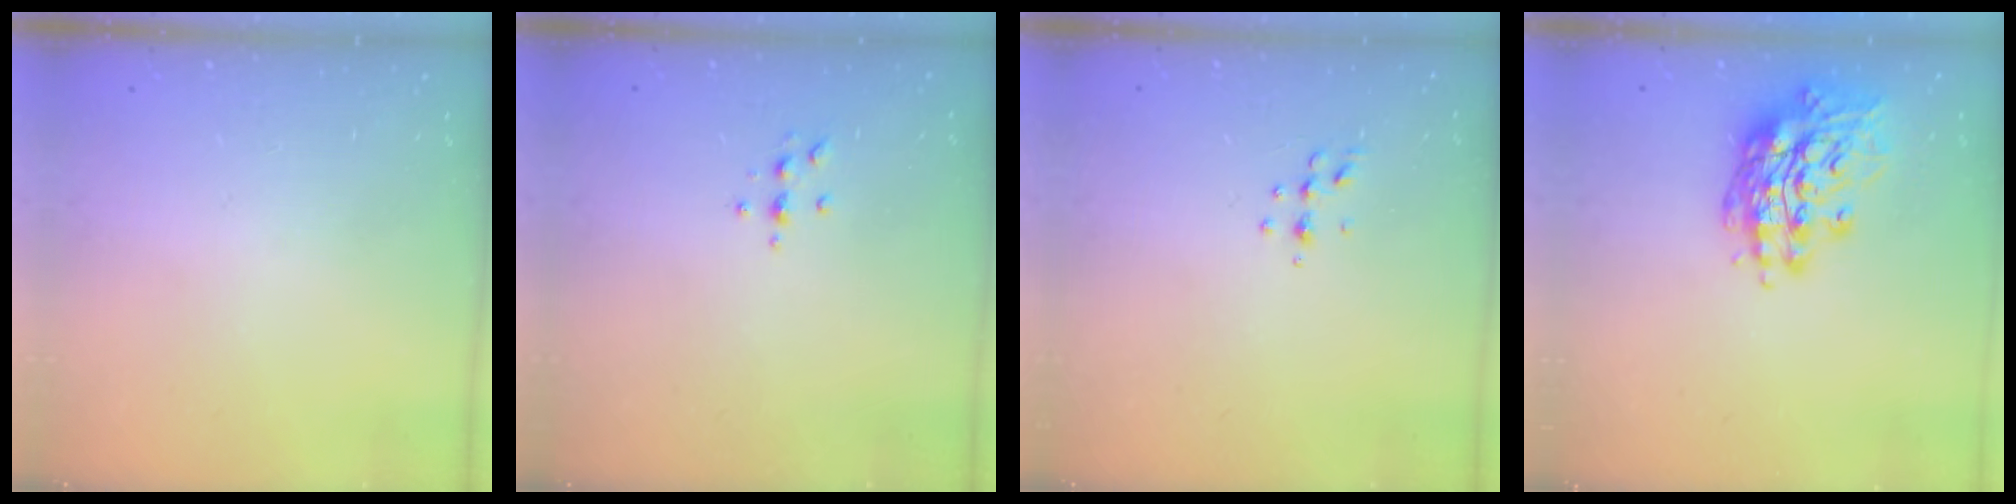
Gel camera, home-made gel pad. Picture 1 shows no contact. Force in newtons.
{"total": 4.1, "press": 4.1, "slide": 0.5}
{"total": 4.6, "press": 4.5, "slide": 1.0}
{"total": 15.6, "press": 15.3, "slide": 3.5}